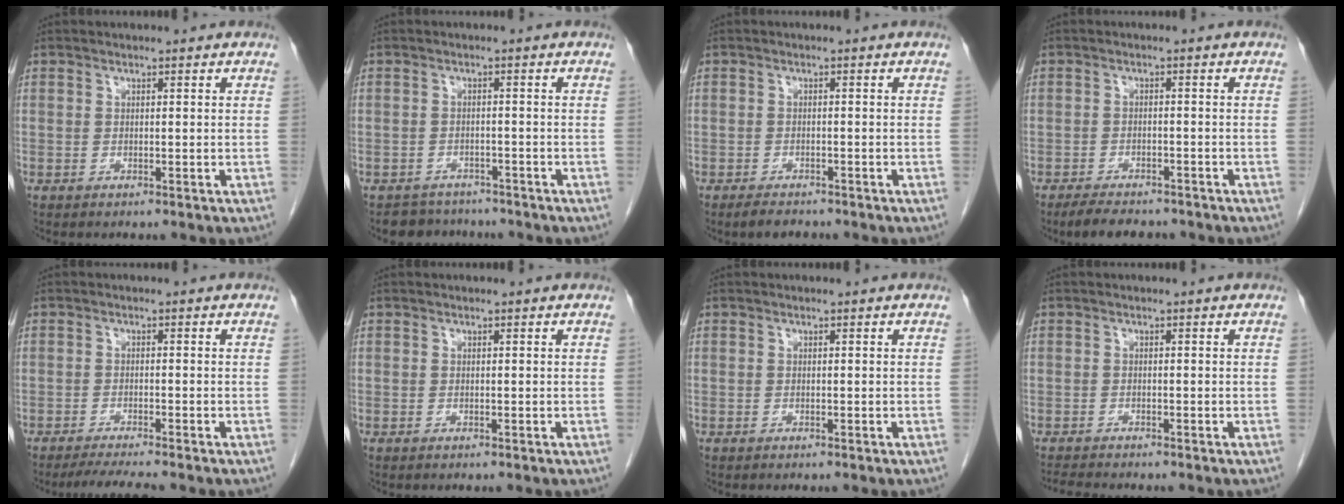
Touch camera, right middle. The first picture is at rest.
{"total": 4.2, "force": [-3.7, 1.9, -0.5], "torque": [0.007, 0.004, -0.057]}
{"total": 2.4, "force": [-2.0, 0.9, 1.0], "torque": [-0.024, -0.004, -0.029]}
{"total": 6.5, "force": [-5.5, 2.1, 2.7], "torque": [-0.043, -0.008, -0.081]}
{"total": 4.2, "force": [-3.8, -0.3, 1.9], "torque": [-0.035, -0.016, -0.063]}
{"total": 0.0}
{"total": 0.0}
{"total": 2.8, "force": [-2.7, -0.1, 0.9], "torque": [-0.017, -0.013, -0.046]}